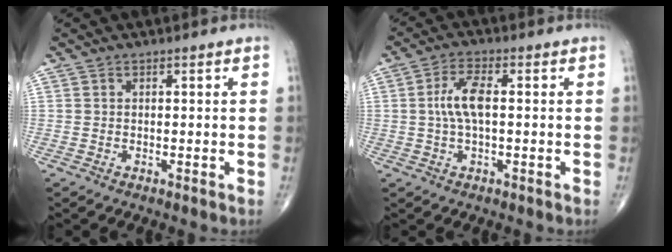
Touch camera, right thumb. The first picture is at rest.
{"total": 6.0, "force": [0.3, 2.3, 5.5], "torque": [-0.121, 0.012, 0.001]}